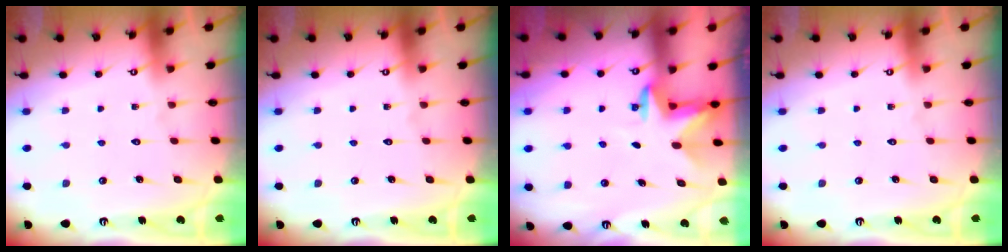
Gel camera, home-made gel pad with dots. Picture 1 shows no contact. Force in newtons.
{"total": 0.0}
{"total": 3.1, "press": 3.0, "slide": 0.8}
{"total": 0.0}